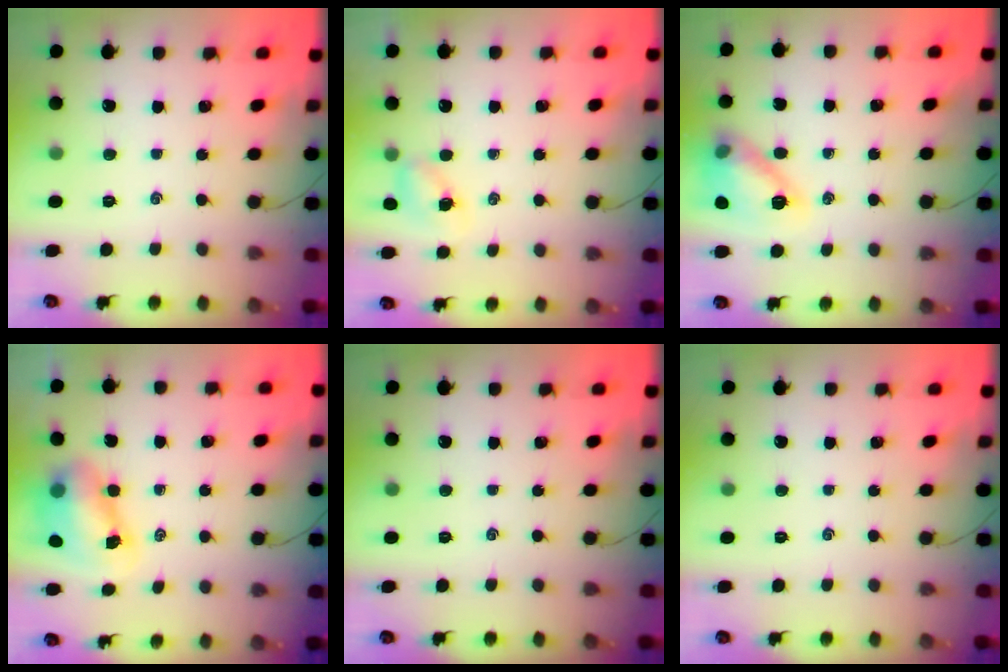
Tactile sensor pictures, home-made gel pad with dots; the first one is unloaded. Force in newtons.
{"total": 4.6, "press": 4.6, "slide": 0.5}
{"total": 14.2, "press": 14.1, "slide": 1.3}
{"total": 8.0, "press": 7.8, "slide": 1.7}
{"total": 0.0}
{"total": 0.0}